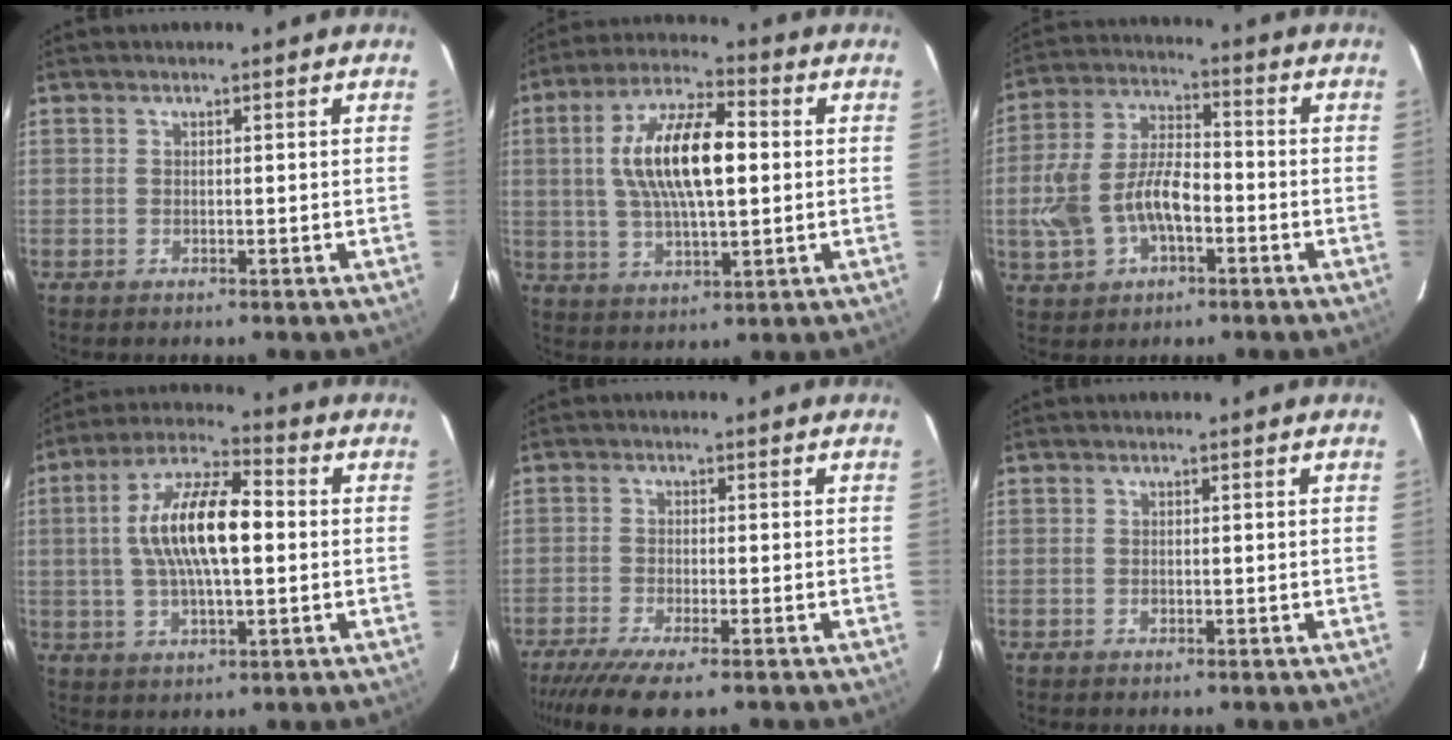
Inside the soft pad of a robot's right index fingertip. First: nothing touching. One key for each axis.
{"total": 15.0, "fx": 1.8, "fy": 5.4, "fz": 13.9, "tx": -0.261, "ty": 0.015, "tz": 0.031}
{"total": 13.4, "fx": -3.7, "fy": 7.5, "fz": 10.5, "tx": -0.229, "ty": 0.012, "tz": -0.062}
{"total": 14.2, "fx": 0.8, "fy": 4.9, "fz": 13.3, "tx": -0.251, "ty": 0.017, "tz": 0.011}
{"total": 9.1, "fx": -6.8, "fy": 1.4, "fz": 5.8, "tx": -0.133, "ty": -0.038, "tz": -0.121}
{"total": 0.6, "fx": -0.2, "fy": 0.5, "fz": 0.2, "tx": -0.002, "ty": 0.000, "tz": -0.003}